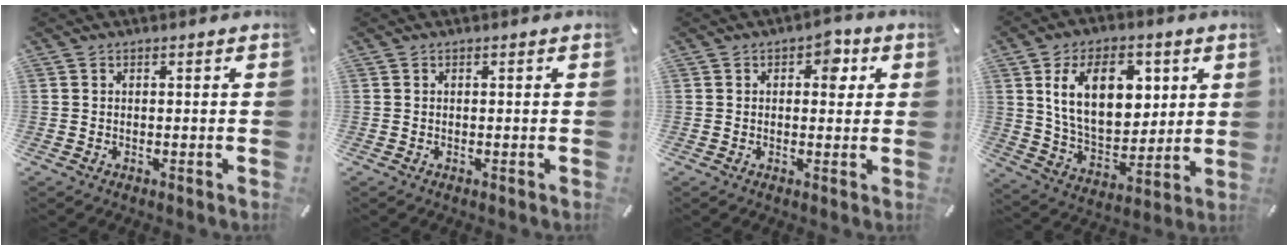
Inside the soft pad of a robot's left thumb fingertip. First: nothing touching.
{"total": 0.0}
{"total": 4.9, "force": [1.6, 3.2, 3.4], "torque": [-0.025, -0.008, 0.015]}
{"total": 16.9, "force": [5.8, 11.0, 11.4], "torque": [-0.188, -0.003, 0.106]}